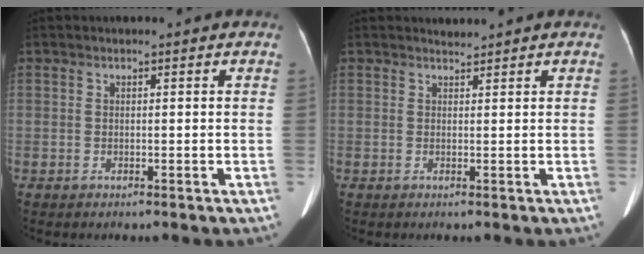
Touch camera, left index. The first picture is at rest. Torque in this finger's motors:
{"motor_torque": [0.24, -0.56, 0.03, 0.01]}